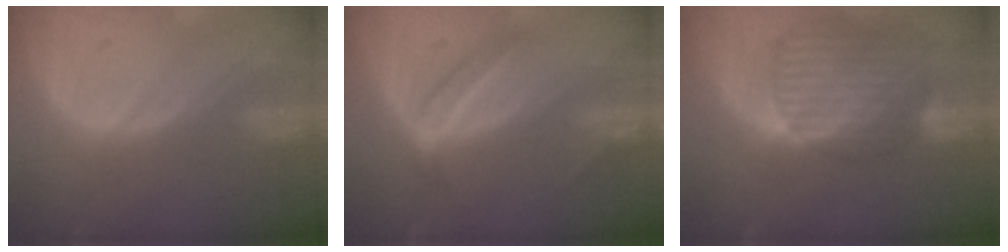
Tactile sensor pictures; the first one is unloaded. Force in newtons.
{"total": 4.4, "press": 4.3, "slide": 0.8}
{"total": 10.7, "press": 9.2, "slide": 5.5}